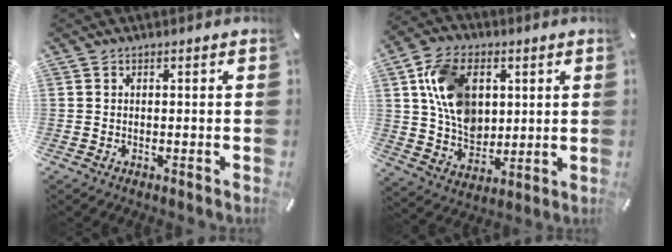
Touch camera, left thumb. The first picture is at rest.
{"total": 14.0, "force": [3.7, 10.7, 8.2], "torque": [-0.152, 0.012, 0.074]}